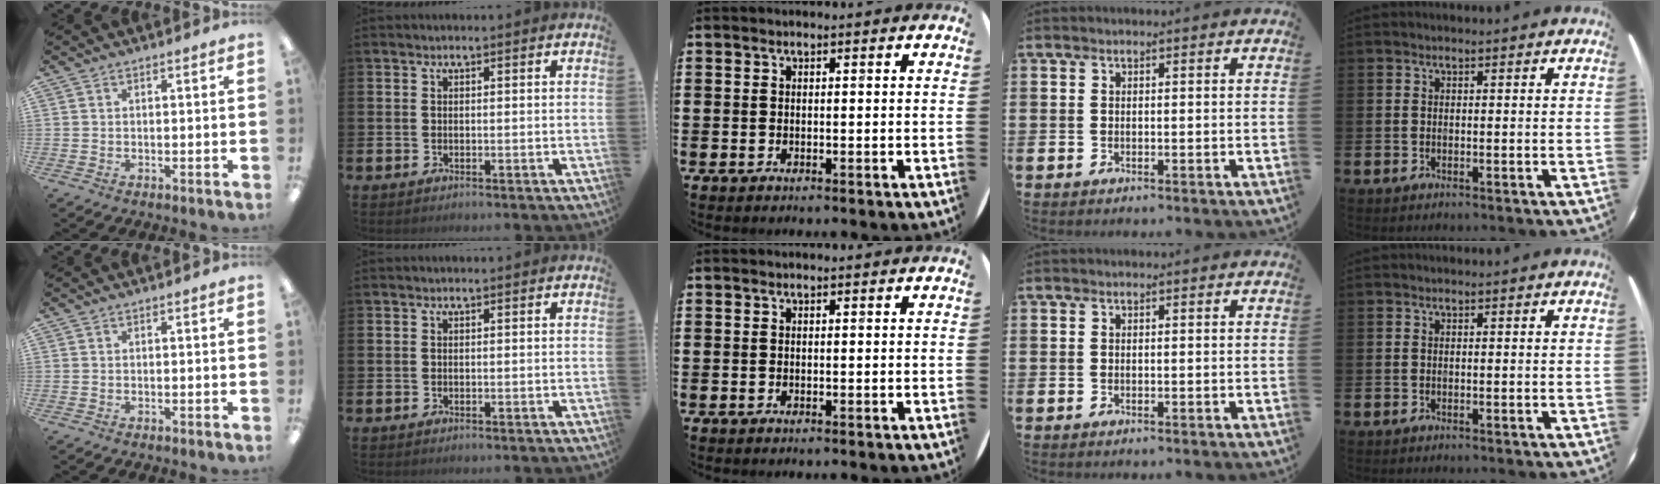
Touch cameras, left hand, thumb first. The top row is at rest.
{}